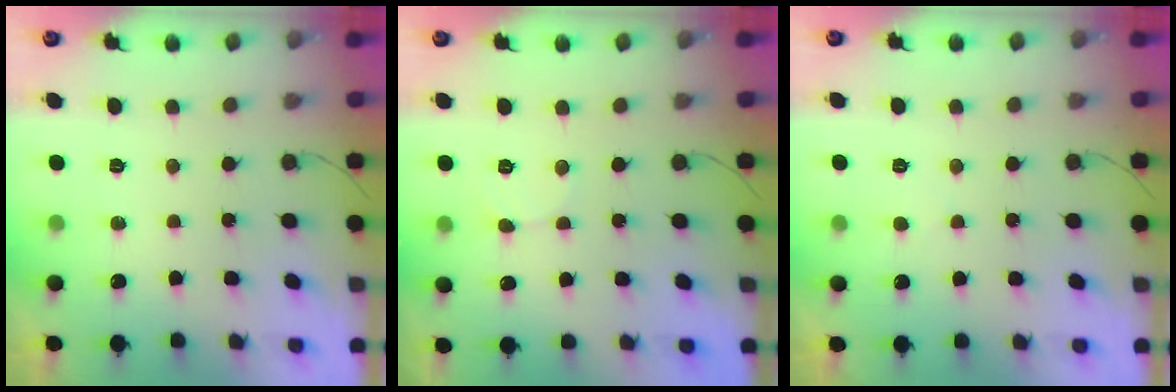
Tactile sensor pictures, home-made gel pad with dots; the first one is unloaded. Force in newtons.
{"total": 1.9, "press": 1.9, "slide": 0.2}
{"total": 2.0, "press": 2.0, "slide": 0.2}